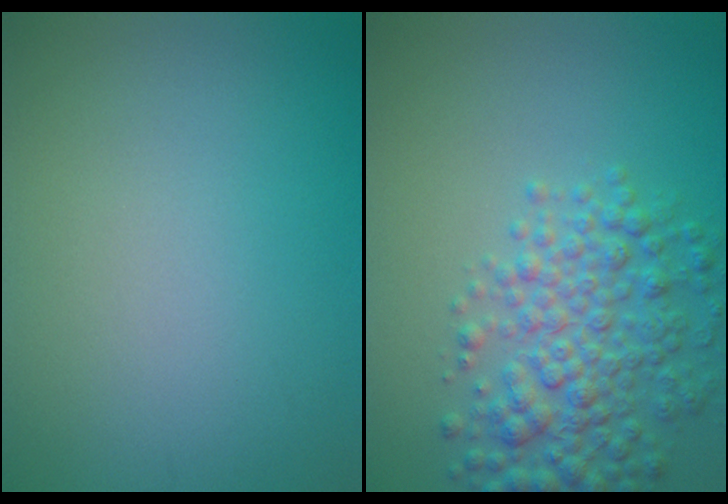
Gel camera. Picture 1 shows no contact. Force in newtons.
{"total": 5.5, "press": 5.5, "slide": 0.2}